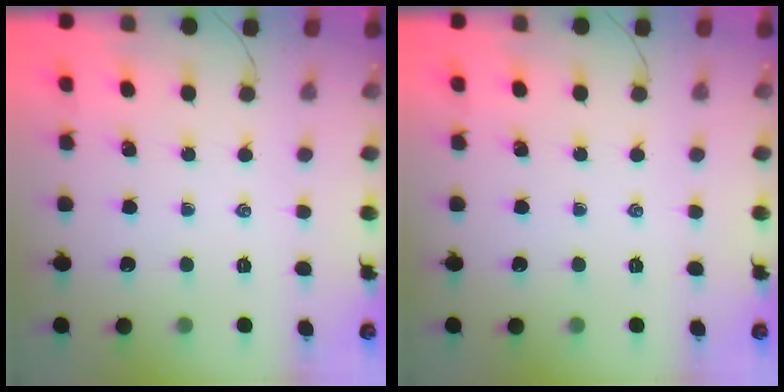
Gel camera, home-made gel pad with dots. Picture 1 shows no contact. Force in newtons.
{"total": 0.0}